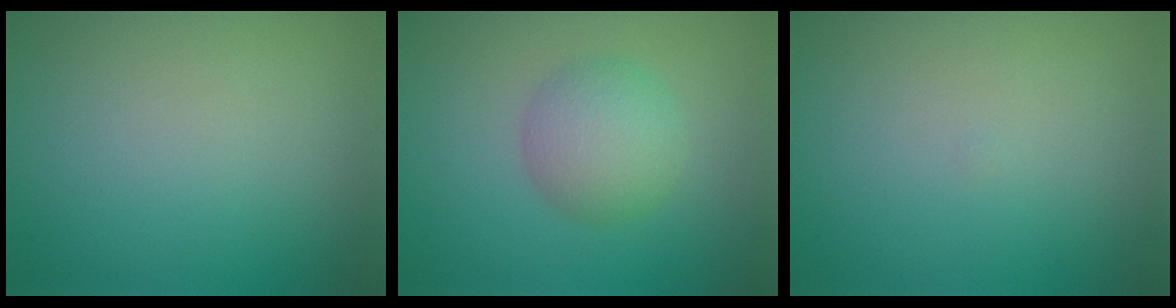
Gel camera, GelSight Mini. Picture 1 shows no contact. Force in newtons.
{"total": 3.9, "press": 3.9, "slide": 0.2}
{"total": 0.0}